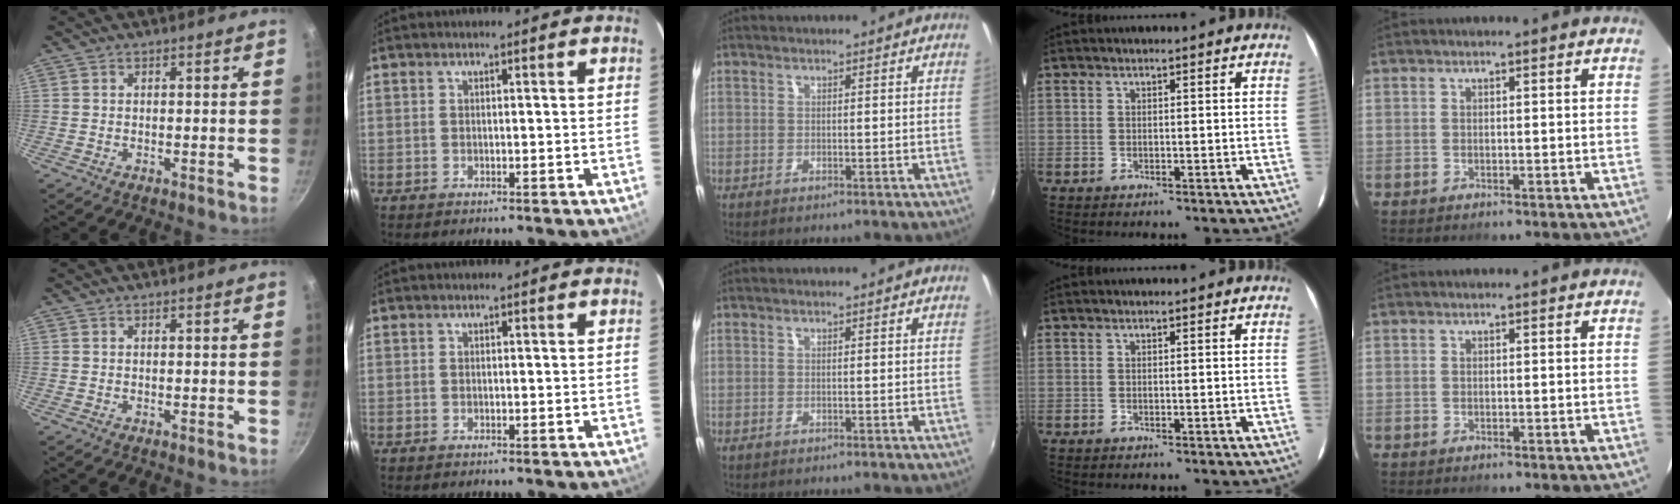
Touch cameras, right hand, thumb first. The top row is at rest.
{}